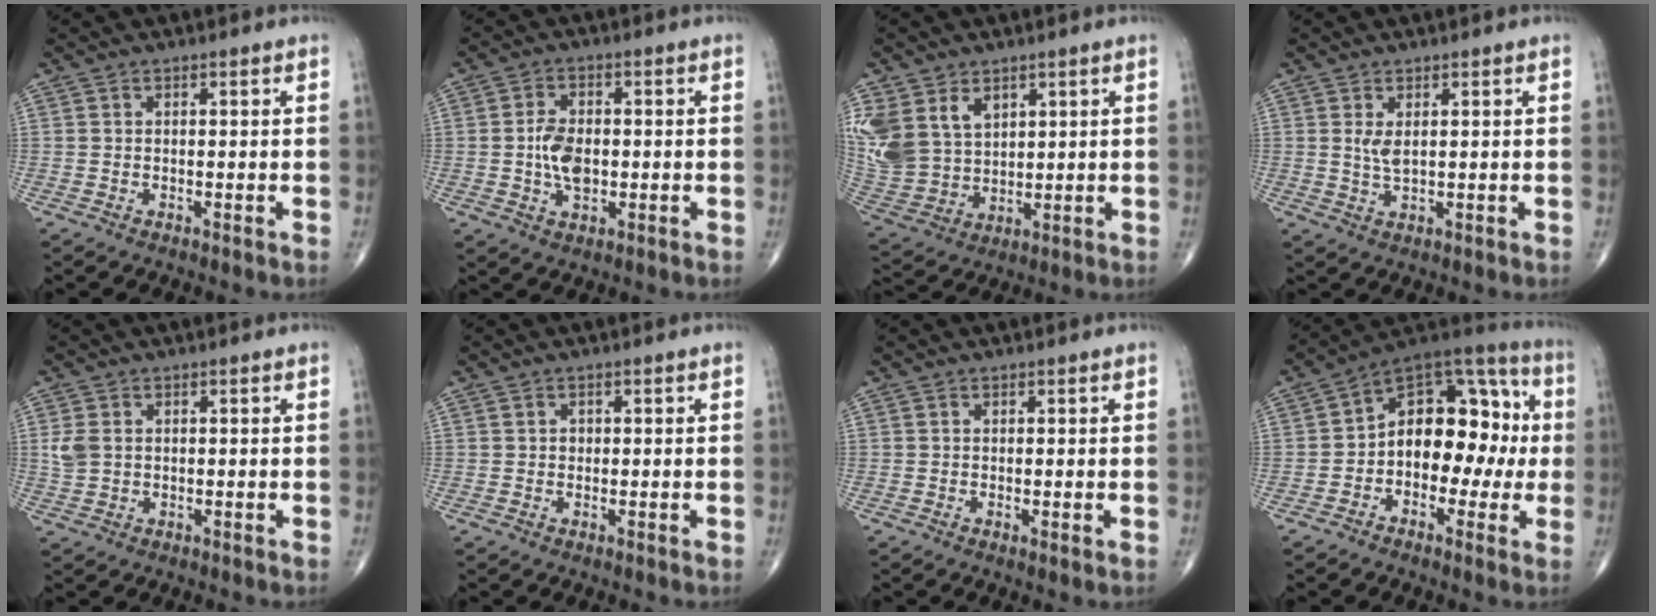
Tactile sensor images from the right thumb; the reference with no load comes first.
{"total": 6.4, "force": [-0.5, 3.9, 5.0], "torque": [-0.086, 0.001, -0.010]}
{"total": 16.9, "force": [6.5, 12.5, 9.3], "torque": [-0.216, -0.002, 0.152]}
{"total": 2.5, "force": [0.8, 1.0, 2.2], "torque": [-0.041, -0.008, 0.020]}
{"total": 3.2, "force": [0.5, 2.4, 2.0], "torque": [-0.043, 0.002, 0.013]}
{"total": 1.0, "force": [0.1, 0.8, 0.4], "torque": [-0.003, 0.002, 0.002]}
{"total": 0.8, "force": [0.0, 0.1, 0.8], "torque": [-0.017, -0.005, -0.001]}
{"total": 17.2, "force": [-0.8, 11.0, 13.2], "torque": [-0.144, 0.057, -0.025]}